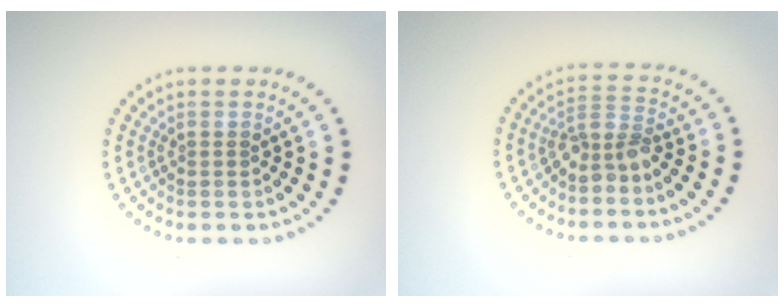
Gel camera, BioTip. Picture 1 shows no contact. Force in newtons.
{"total": 2.5, "press": 1.9, "slide": 1.6}